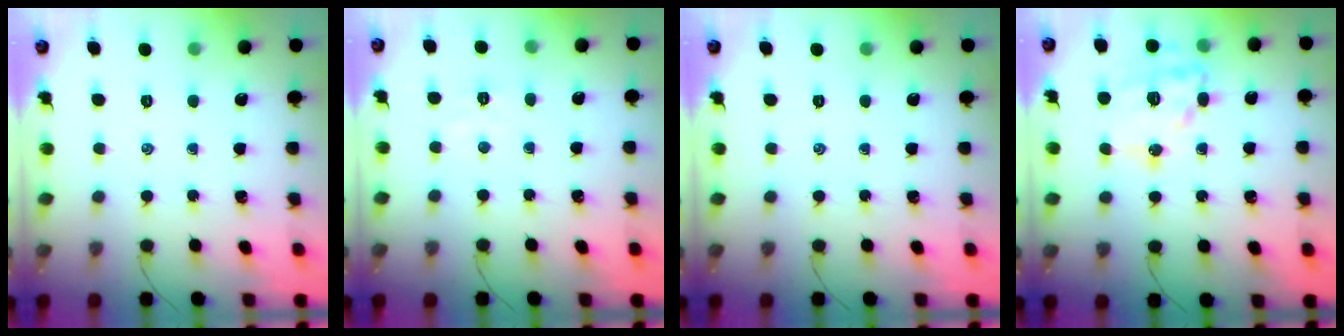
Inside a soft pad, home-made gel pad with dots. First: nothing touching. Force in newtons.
{"total": 2.5, "press": 2.4, "slide": 0.8}
{"total": 0.0}
{"total": 15.3, "press": 15.2, "slide": 2.1}